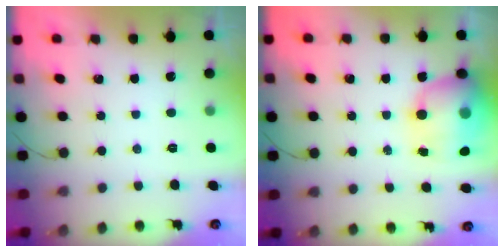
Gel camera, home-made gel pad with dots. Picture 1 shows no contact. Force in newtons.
{"total": 15.4, "press": 15.1, "slide": 3.4}